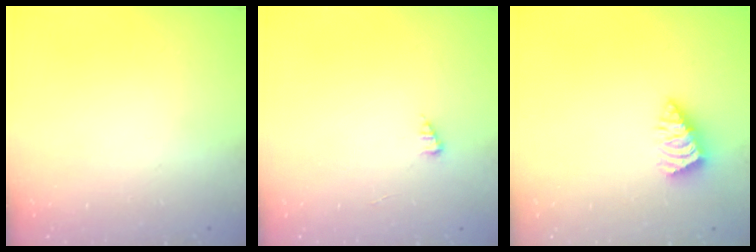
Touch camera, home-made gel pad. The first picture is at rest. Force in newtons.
{"total": 1.6, "press": 1.6, "slide": 0.2}
{"total": 2.8, "press": 2.7, "slide": 0.5}